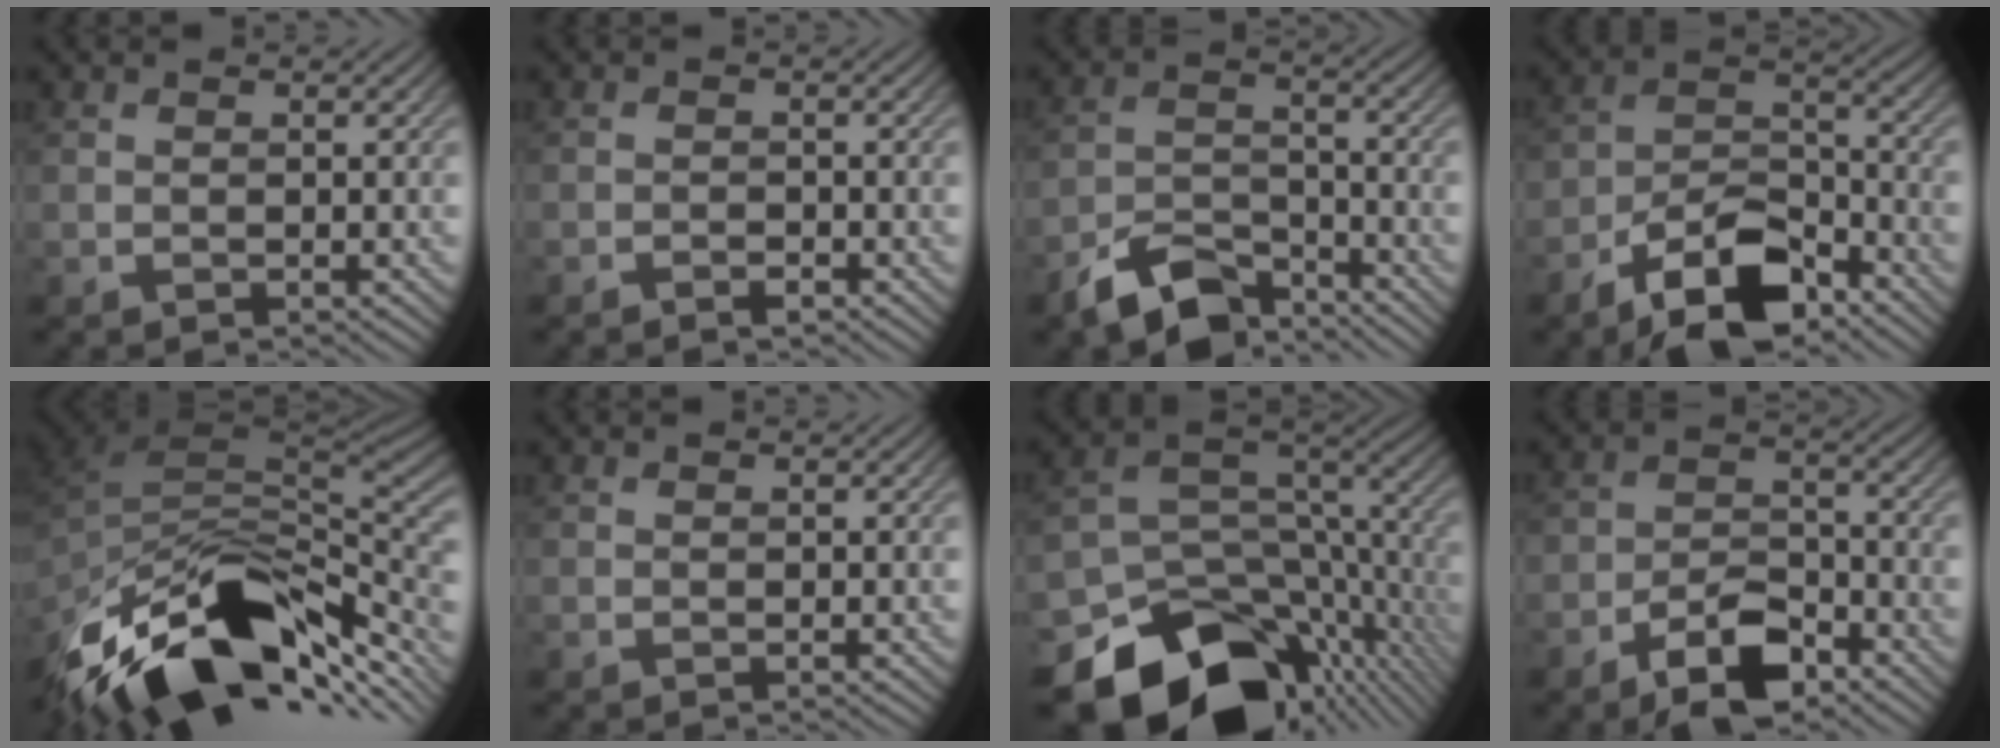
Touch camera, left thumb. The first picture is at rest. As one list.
[{"total": 1.3, "force": [-1.1, 0.3, 0.6], "torque": [-0.009, 0.000, -0.020]}, {"total": 8.0, "force": [-6.3, 3.4, 3.6], "torque": [-0.072, -0.010, -0.128]}, {"total": 10.5, "force": [-7.1, 4.8, 6.1], "torque": [-0.107, -0.001, -0.140]}, {"total": 15.9, "force": [-8.9, 8.1, 10.3], "torque": [-0.208, -0.024, -0.147]}, {"total": 0.0}, {"total": 16.7, "force": [-9.9, 10.0, 9.0], "torque": [-0.191, -0.053, -0.143]}, {"total": 7.4, "force": [-4.8, 3.5, 4.3], "torque": [-0.074, 0.005, -0.099]}]